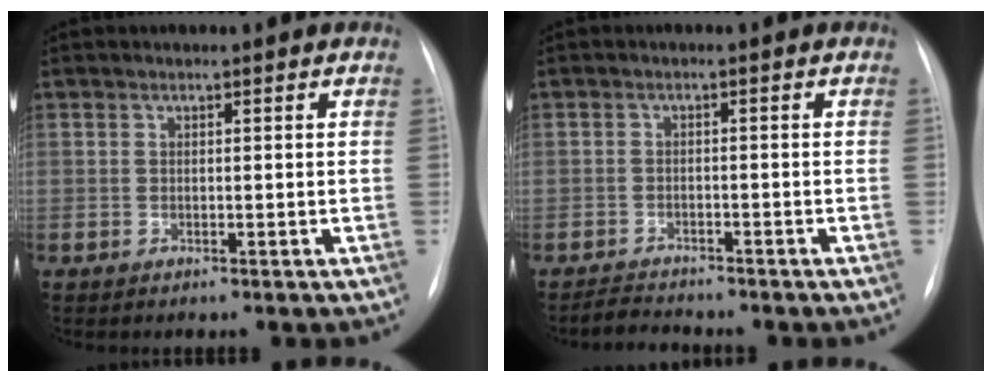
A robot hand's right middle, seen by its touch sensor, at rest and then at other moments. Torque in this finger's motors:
{"motor_torque": [0.00, -0.18, -0.01, -0.06]}